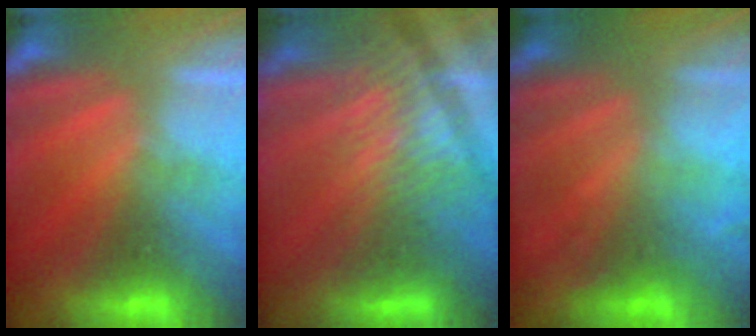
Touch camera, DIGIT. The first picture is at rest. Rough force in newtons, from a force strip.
{"total": 3.7}
{"total": 2.3}